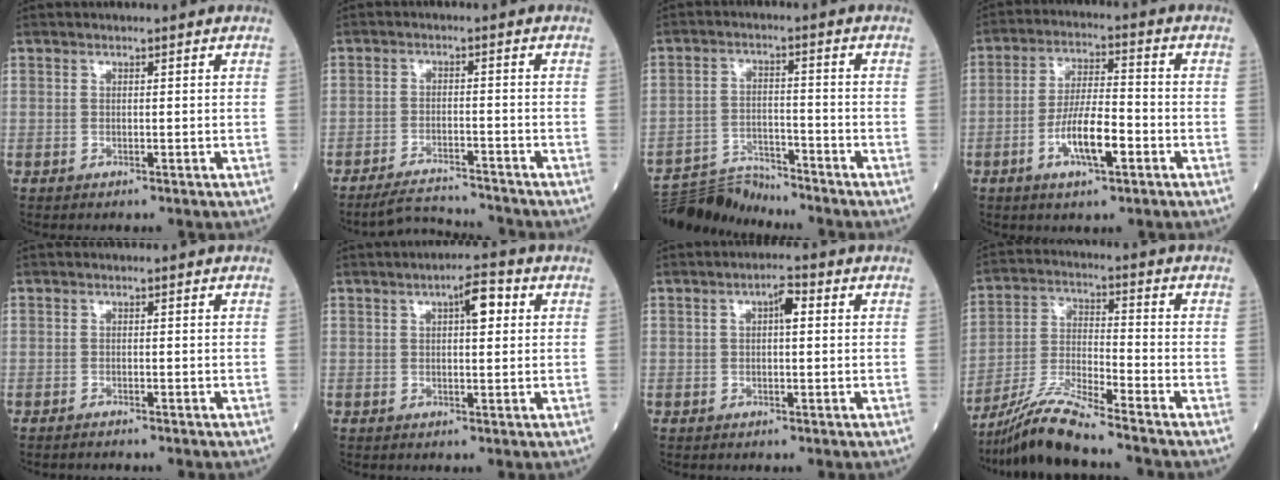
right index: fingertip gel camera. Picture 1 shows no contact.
{"total": 6.0, "force": [-6.0, -0.2, 0.4], "torque": [-0.009, -0.003, -0.102]}
{"total": 7.9, "force": [-7.9, 0.3, -0.2], "torque": [-0.002, 0.000, -0.145]}
{"total": 8.4, "force": [-3.2, 2.0, 7.4], "torque": [-0.147, 0.003, -0.056]}
{"total": 0.8, "force": [-0.8, 0.0, 0.2], "torque": [-0.007, 0.000, -0.008]}
{"total": 4.2, "force": [1.4, 1.1, 3.8], "torque": [-0.059, 0.010, 0.018]}
{"total": 2.9, "force": [0.6, 0.9, 2.7], "torque": [-0.044, 0.013, 0.008]}
{"total": 9.7, "force": [-8.6, -1.1, 4.4], "torque": [-0.092, -0.018, -0.162]}